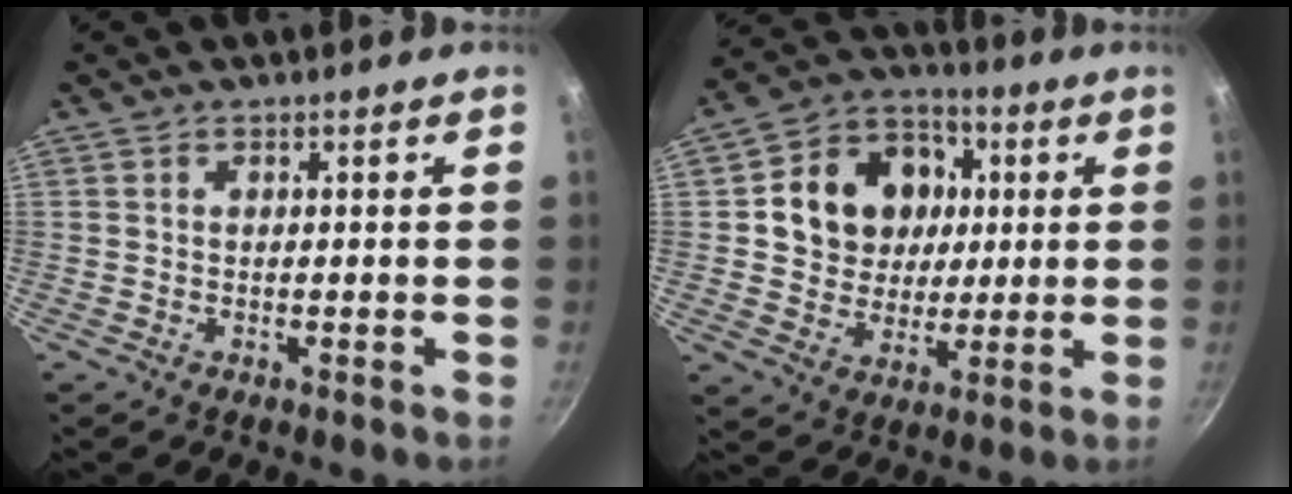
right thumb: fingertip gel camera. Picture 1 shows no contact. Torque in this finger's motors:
{"motor_torque": [0.36, 0.45, 0.13, -0.10, 0.20]}